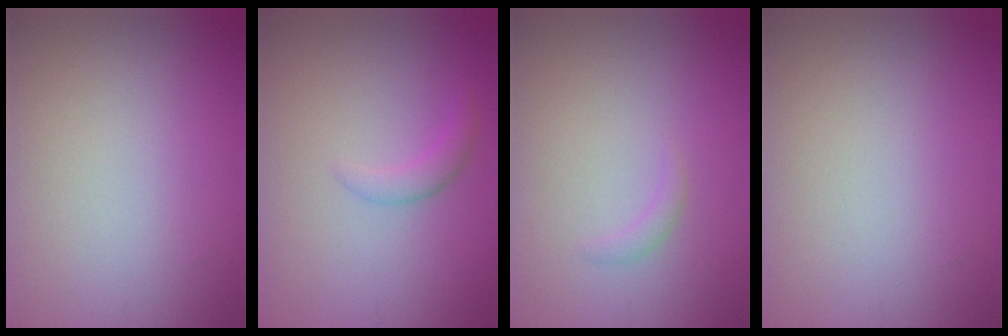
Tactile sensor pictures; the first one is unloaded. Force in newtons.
{"total": 1.5, "press": 1.5, "slide": 0.1}
{"total": 0.8, "press": 0.8, "slide": 0.1}
{"total": 0.0}